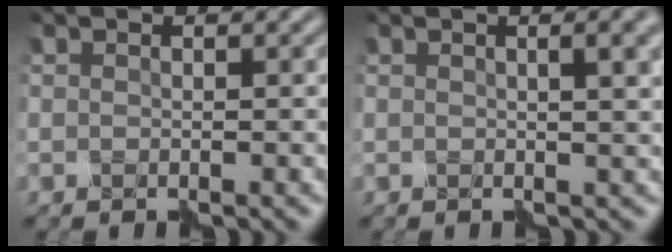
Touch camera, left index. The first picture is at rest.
{"total": 5.0, "force": [1.8, 2.2, 4.1], "torque": [-0.027, 0.029, -0.005]}